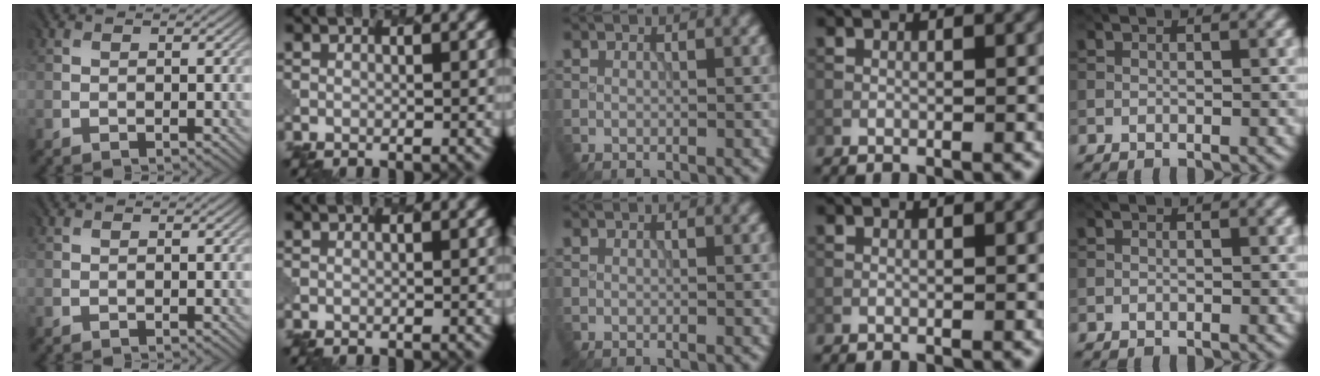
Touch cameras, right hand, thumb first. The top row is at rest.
{}